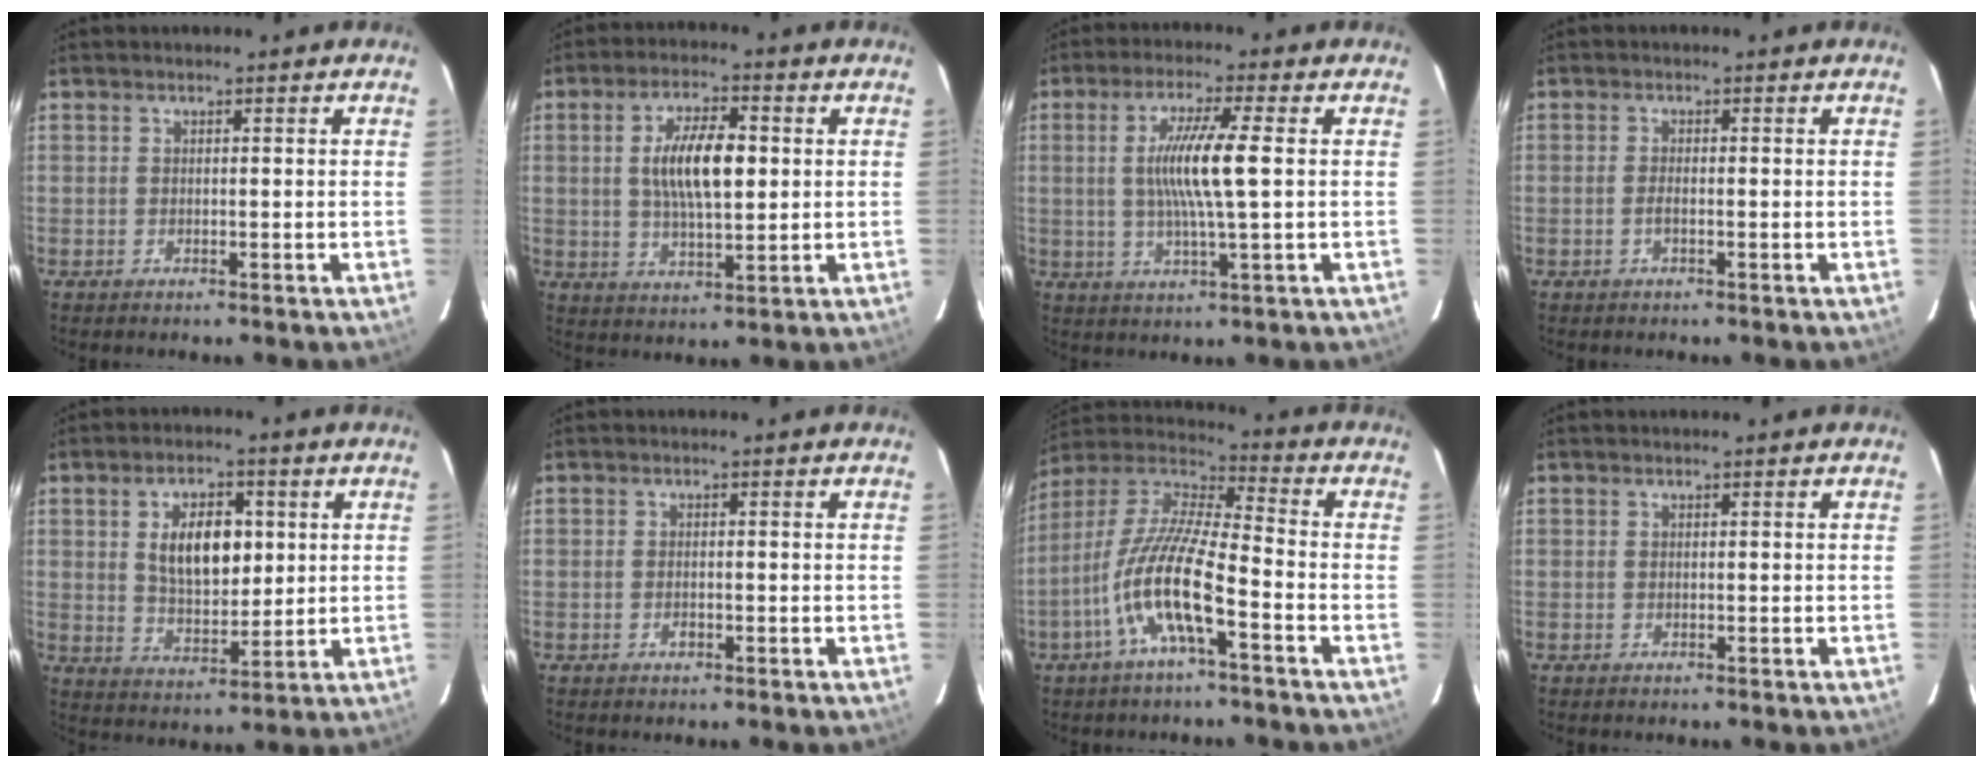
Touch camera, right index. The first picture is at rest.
{"total": 10.2, "force": [1.5, 3.8, 9.4], "torque": [-0.171, 0.007, 0.028]}
{"total": 9.3, "force": [0.7, 0.1, 9.3], "torque": [-0.176, -0.005, 0.013]}
{"total": 1.4, "force": [-0.6, 0.2, 1.3], "torque": [-0.028, 0.001, -0.011]}
{"total": 10.2, "force": [2.4, 5.5, 8.3], "torque": [-0.147, 0.007, 0.050]}
{"total": 1.2, "force": [-0.6, 0.7, 0.8], "torque": [-0.016, 0.001, -0.010]}
{"total": 13.6, "force": [-5.7, 2.3, 12.1], "torque": [-0.244, -0.003, -0.115]}
{"total": 0.0}